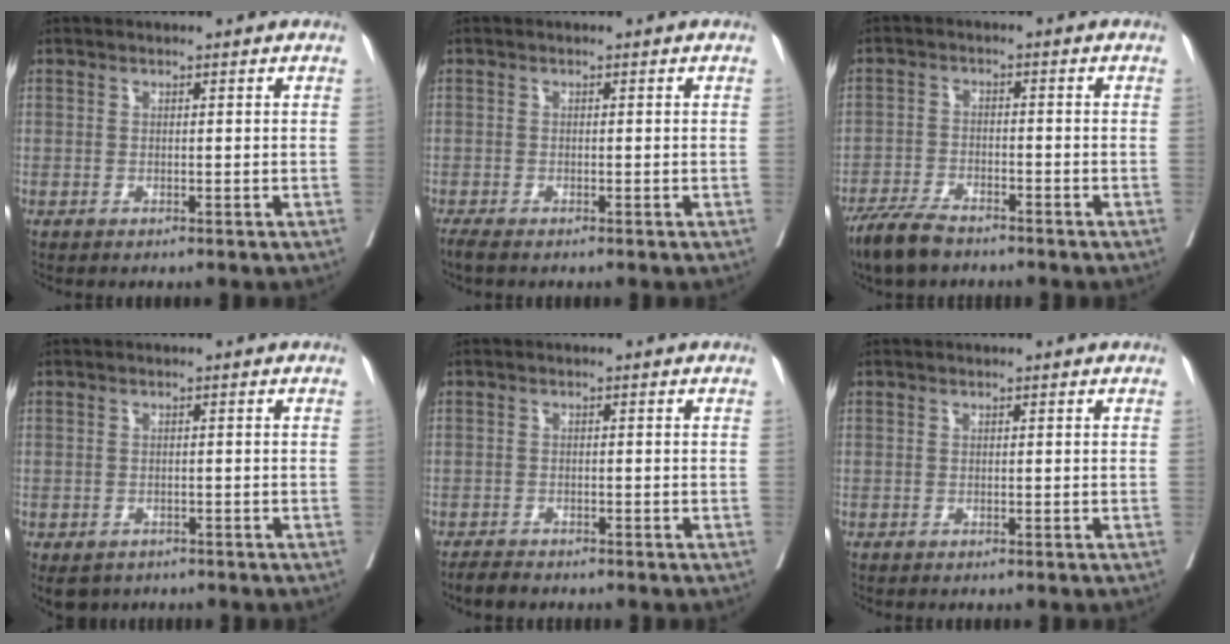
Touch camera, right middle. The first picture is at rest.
{"total": 1.6, "force": [-1.4, 0.1, 0.8], "torque": [-0.020, -0.007, -0.026]}
{"total": 5.9, "force": [-5.0, 1.6, 2.7], "torque": [-0.055, -0.010, -0.095]}
{"total": 4.2, "force": [-3.0, 2.8, 1.2], "torque": [-0.016, -0.001, -0.039]}
{"total": 2.1, "force": [-2.0, 0.5, 0.6], "torque": [-0.016, -0.006, -0.032]}
{"total": 0.0}